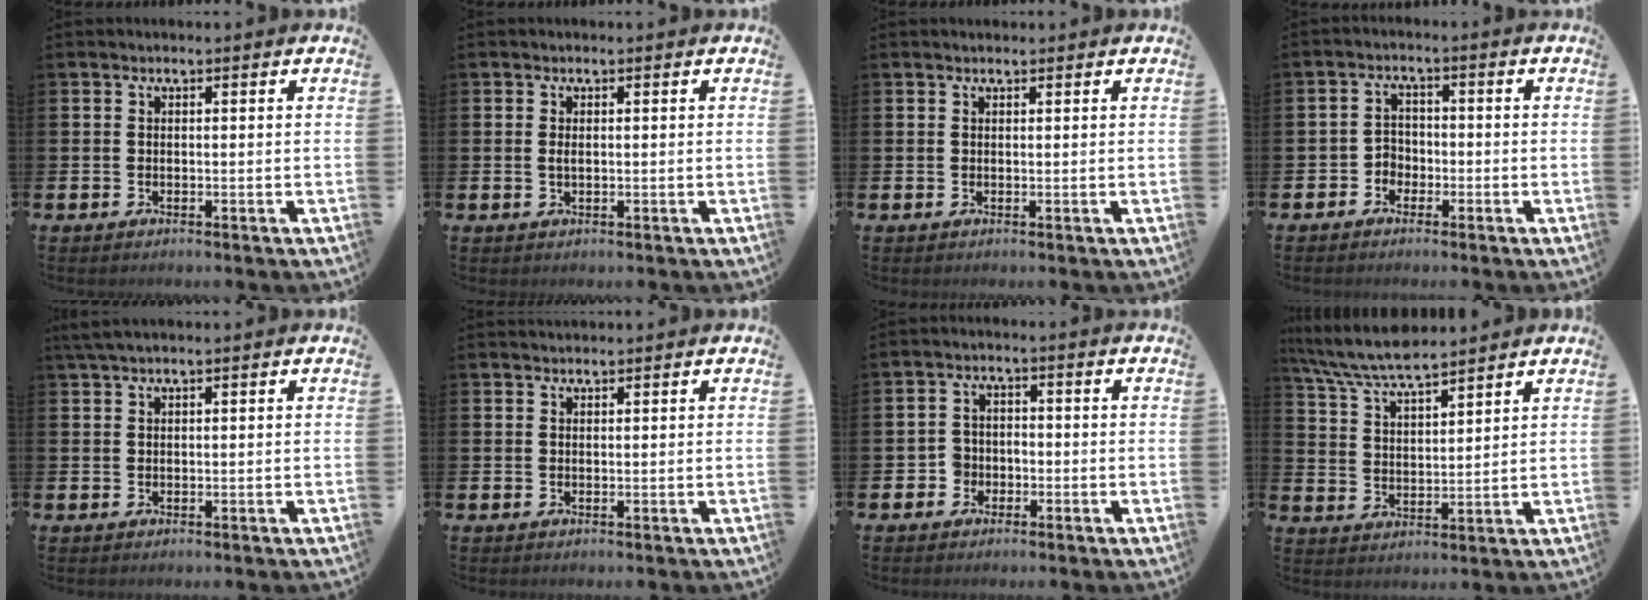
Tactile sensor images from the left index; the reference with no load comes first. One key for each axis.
{"total": 0.8, "fx": 0.1, "fy": 0.3, "fz": 0.7, "tx": -0.011, "ty": 0.003, "tz": 0.000}
{"total": 0.7, "fx": 0.6, "fy": 0.2, "fz": 0.1, "tx": 0.009, "ty": -0.002, "tz": 0.009}
{"total": 2.6, "fx": -1.8, "fy": 1.9, "fz": 0.2, "tx": -0.018, "ty": 0.008, "tz": -0.042}
{"total": 1.8, "fx": 1.4, "fy": 0.1, "fz": 1.1, "tx": -0.028, "ty": 0.006, "tz": 0.026}
{"total": 1.0, "fx": 1.0, "fy": 0.1, "fz": 0.1, "tx": 0.008, "ty": -0.003, "tz": 0.016}
{"total": 2.9, "fx": -1.6, "fy": 2.4, "fz": 0.2, "tx": -0.019, "ty": 0.010, "tz": -0.036}
{"total": 6.7, "fx": 6.4, "fy": 0.8, "fz": 2.1, "tx": -0.067, "ty": -0.031, "tz": 0.114}